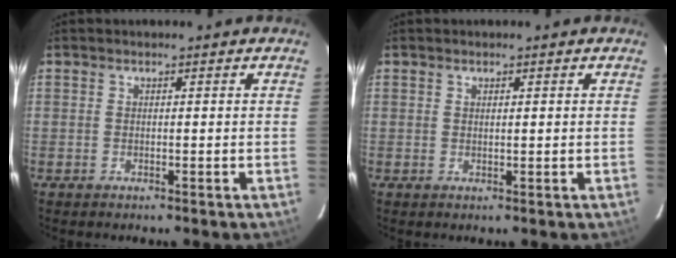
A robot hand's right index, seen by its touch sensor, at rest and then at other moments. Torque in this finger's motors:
{"motor_torque": [-0.62, 0.18, -0.04, 0.00]}